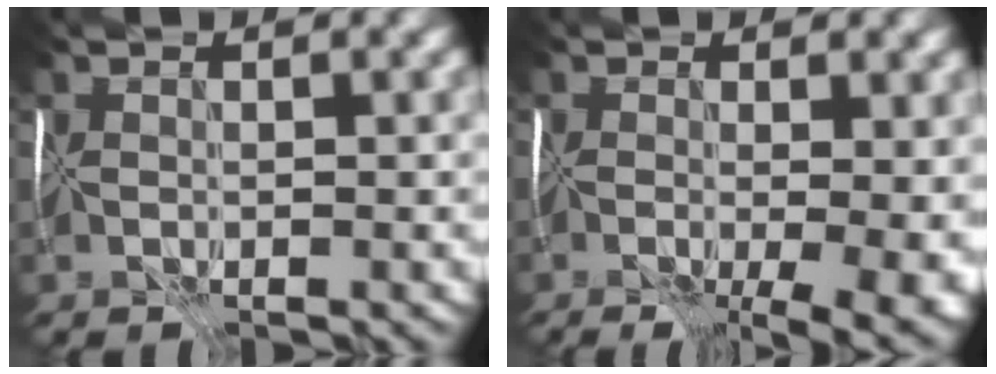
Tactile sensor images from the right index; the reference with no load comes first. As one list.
[{"total": 9.8, "force": [-2.0, 4.4, 8.5], "torque": [-0.107, -0.026, -0.007]}]